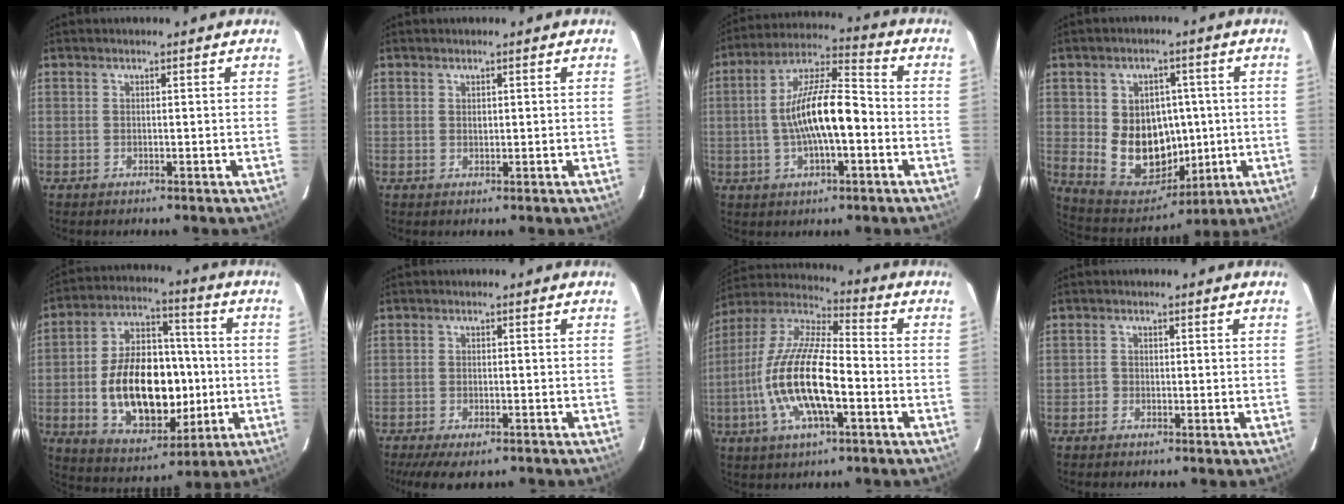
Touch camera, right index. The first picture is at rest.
{"total": 0.5, "force": [0.3, 0.4, 0.2], "torque": [-0.003, 0.002, 0.006]}
{"total": 13.3, "force": [-2.3, 3.9, 12.5], "torque": [-0.231, 0.014, -0.042]}
{"total": 14.2, "force": [-0.5, 11.7, 8.0], "torque": [-0.164, 0.006, 0.020]}
{"total": 20.0, "force": [-2.6, 12.2, 15.6], "torque": [-0.292, 0.023, -0.023]}
{"total": 9.2, "force": [-7.0, 2.9, 5.1], "torque": [-0.117, -0.030, -0.112]}
{"total": 17.7, "force": [-4.7, 5.5, 16.2], "torque": [-0.327, -0.006, -0.096]}
{"total": 1.2, "force": [-0.8, 0.8, -0.1], "torque": [-0.001, 0.002, -0.017]}